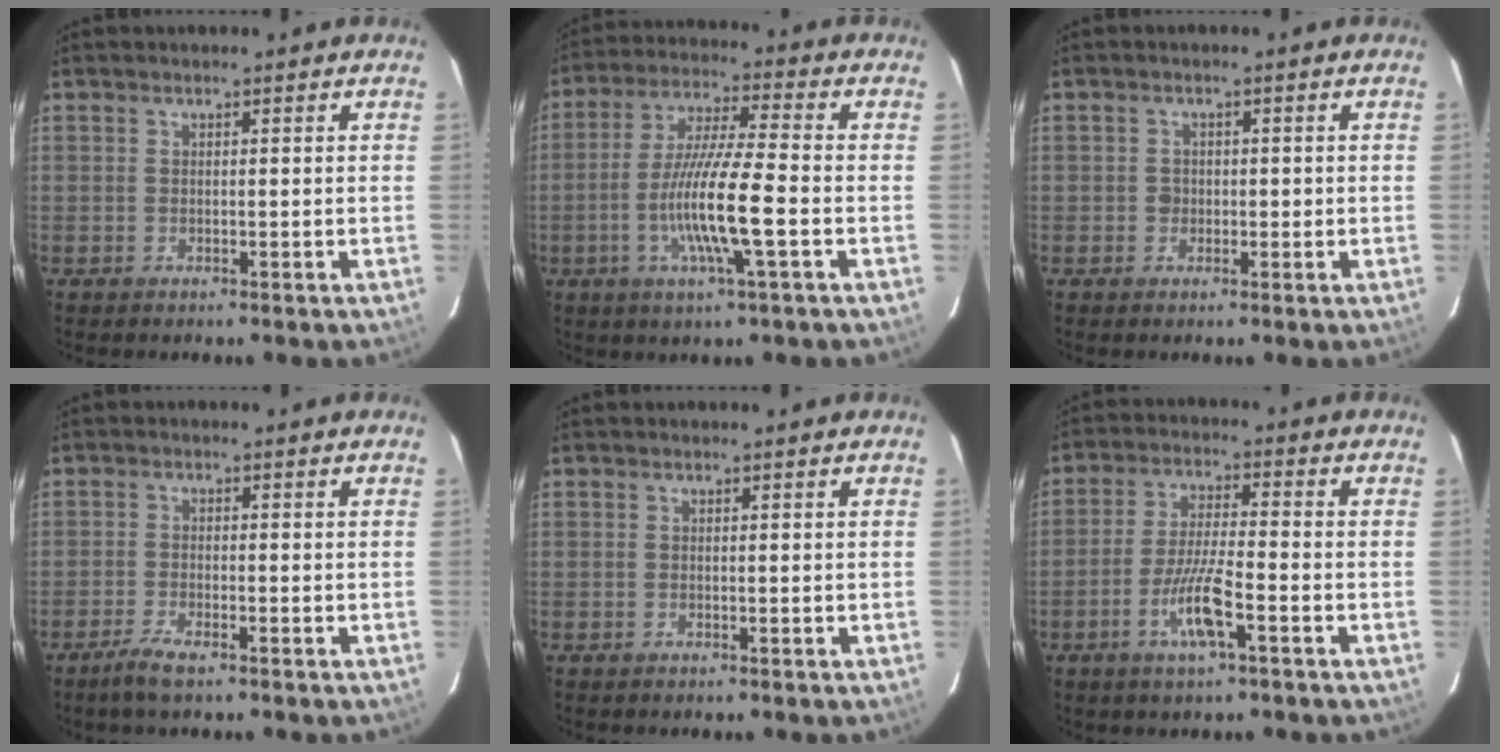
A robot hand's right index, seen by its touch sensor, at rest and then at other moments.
{"total": 12.2, "force": [-3.1, 0.2, 11.8], "torque": [-0.225, -0.008, -0.062]}
{"total": 1.6, "force": [-0.1, 1.5, 0.7], "torque": [-0.010, 0.004, -0.002]}
{"total": 3.3, "force": [-2.5, 0.3, 2.2], "torque": [-0.050, -0.006, -0.049]}
{"total": 0.0}
{"total": 7.7, "force": [-3.4, 0.6, 6.9], "torque": [-0.137, -0.006, -0.064]}